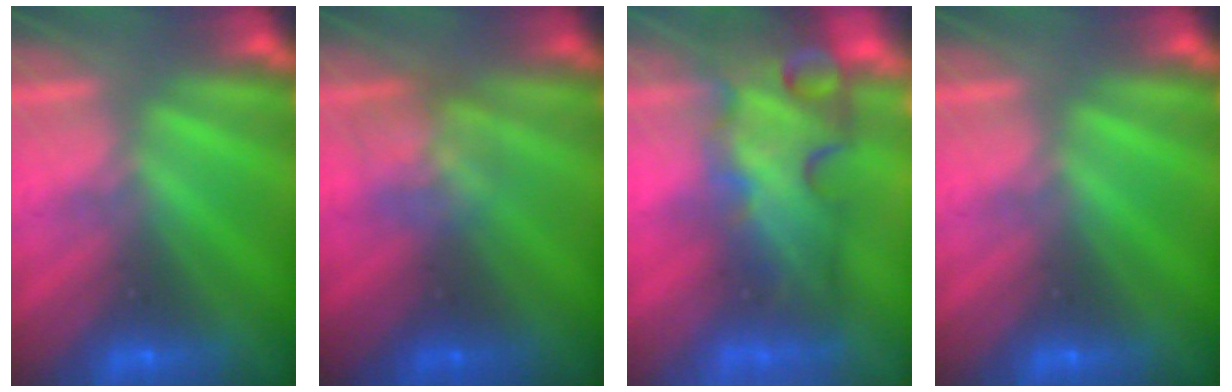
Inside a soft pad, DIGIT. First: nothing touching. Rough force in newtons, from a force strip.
{"total": 2.8}
{"total": 7.1}
{"total": 0.0}